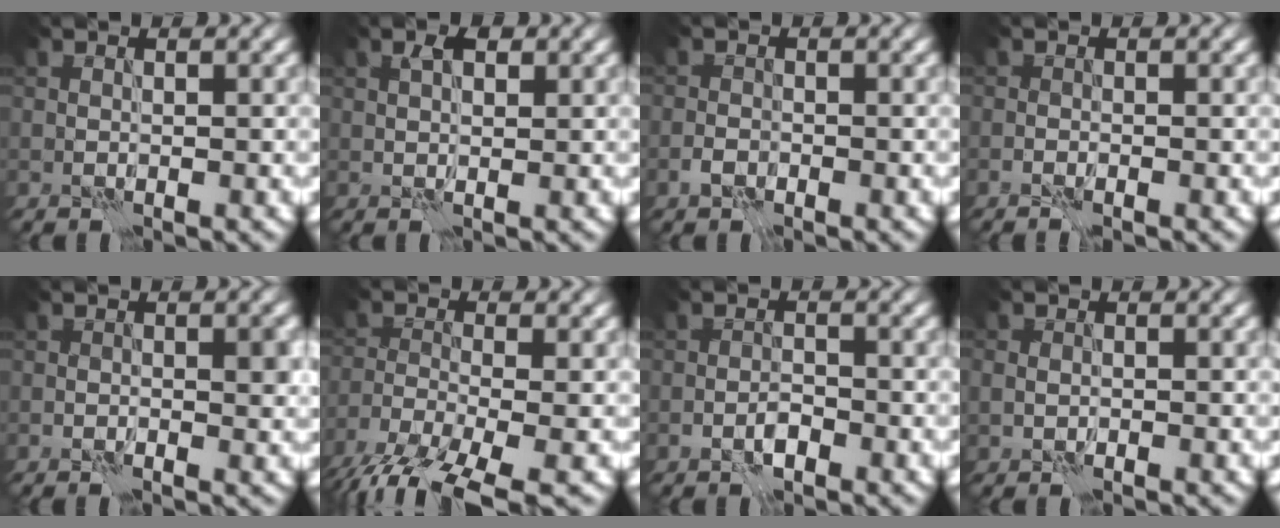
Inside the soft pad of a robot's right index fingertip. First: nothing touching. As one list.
[{"total": 1.8, "force": [0.9, 0.9, 1.4], "torque": [-0.024, 0.003, 0.015]}, {"total": 1.2, "force": [-0.8, 0.8, 0.5], "torque": [-0.006, 0.002, -0.019]}, {"total": 0.8, "force": [-0.6, 0.2, 0.5], "torque": [-0.012, 0.000, -0.014]}, {"total": 1.8, "force": [-0.3, 0.8, 1.6], "torque": [-0.019, -0.001, -0.007]}, {"total": 8.4, "force": [-5.9, 2.4, 5.5], "torque": [-0.112, -0.019, -0.116]}, {"total": 1.6, "force": [-1.0, 0.6, 1.1], "torque": [-0.017, 0.004, -0.021]}, {"total": 1.1, "force": [-0.2, 0.9, 0.6], "torque": [-0.009, 0.000, -0.002]}]